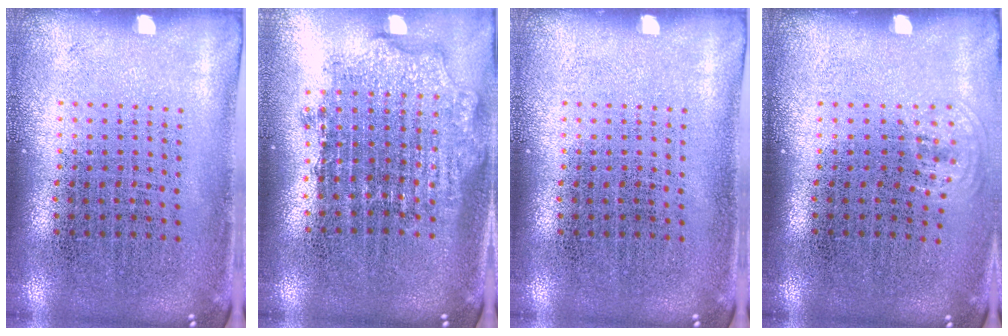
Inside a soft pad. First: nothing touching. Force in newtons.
{"total": 1.7, "press": 1.4, "slide": 1.0}
{"total": 0.0}
{"total": 0.7, "press": 0.5, "slide": 0.4}